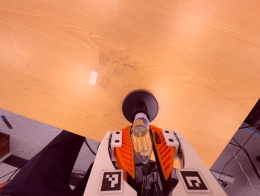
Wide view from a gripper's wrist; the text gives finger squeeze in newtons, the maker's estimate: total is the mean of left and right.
{"total": 19.6, "left": 20.8, "right": 18.3}